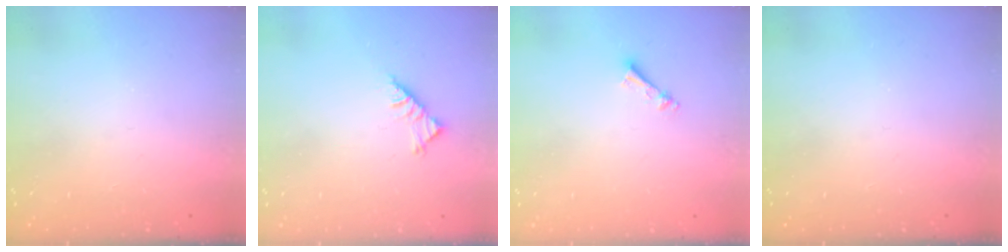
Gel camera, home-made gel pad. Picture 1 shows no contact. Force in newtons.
{"total": 4.7, "press": 4.7, "slide": 0.9}
{"total": 3.7, "press": 3.7, "slide": 0.3}
{"total": 0.0}